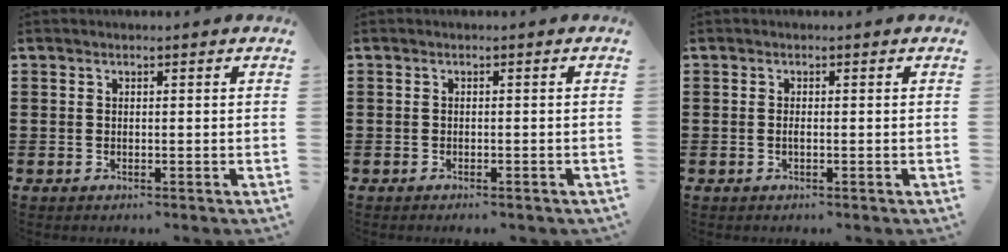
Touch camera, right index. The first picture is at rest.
{"total": 0.7, "force": [-0.6, 0.1, 0.2], "torque": [-0.006, -0.003, -0.012]}
{"total": 0.6, "force": [-0.3, 0.1, 0.5], "torque": [-0.011, -0.002, -0.004]}